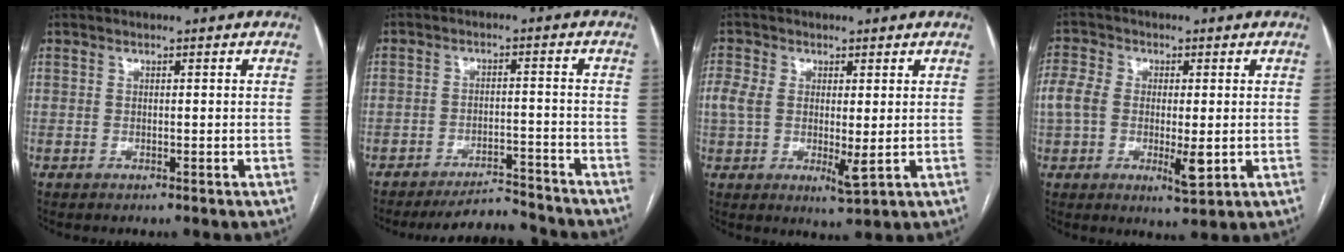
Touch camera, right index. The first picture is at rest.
{"total": 6.8, "force": [-6.7, 0.9, 0.3], "torque": [0.003, 0.011, -0.104]}
{"total": 6.8, "force": [0.1, 3.1, 6.1], "torque": [-0.126, -0.004, 0.008]}
{"total": 9.0, "force": [-0.9, 4.5, 7.7], "torque": [-0.149, 0.001, -0.013]}